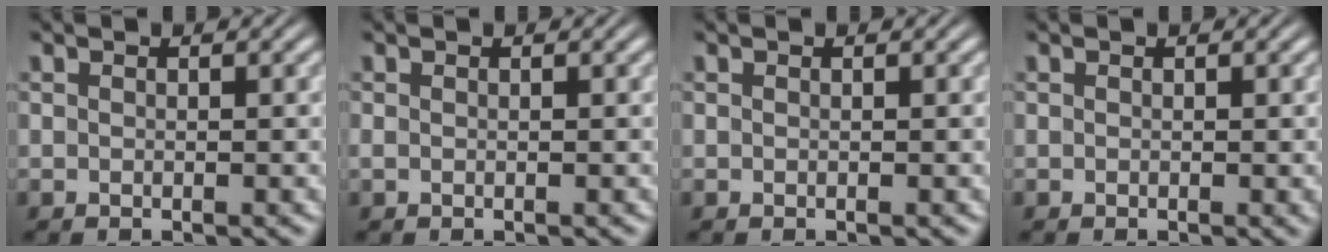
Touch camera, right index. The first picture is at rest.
{"total": 0.5, "force": [-0.3, 0.4, 0.3], "torque": [-0.010, -0.006, -0.002]}
{"total": 0.0}
{"total": 0.0}